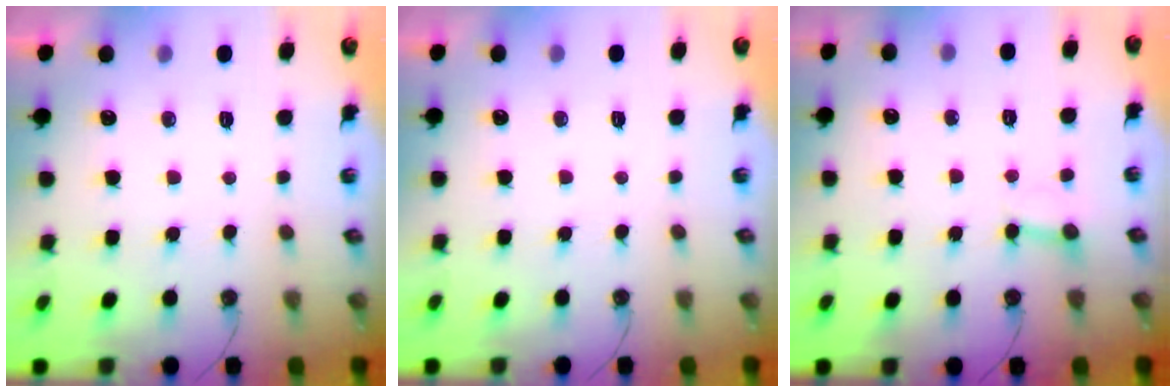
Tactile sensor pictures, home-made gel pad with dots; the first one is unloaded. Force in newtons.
{"total": 0.0}
{"total": 2.5, "press": 2.5, "slide": 0.2}